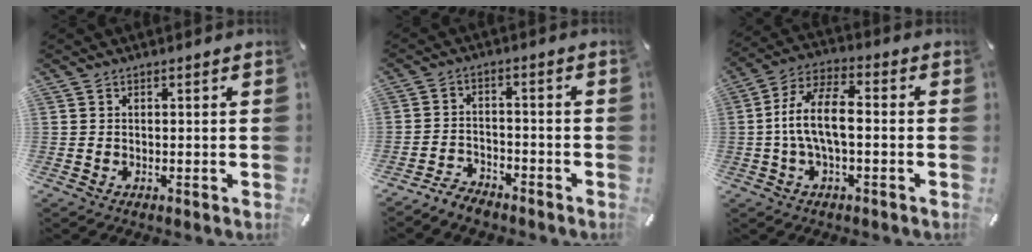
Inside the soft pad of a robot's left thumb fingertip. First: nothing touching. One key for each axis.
{"total": 4.8, "fx": -4.4, "fy": 1.7, "fz": 0.9, "tx": -0.025, "ty": 0.024, "tz": -0.087}
{"total": 10.7, "fx": -1.3, "fy": 4.7, "fz": 9.5, "tx": -0.194, "ty": 0.008, "tz": -0.025}